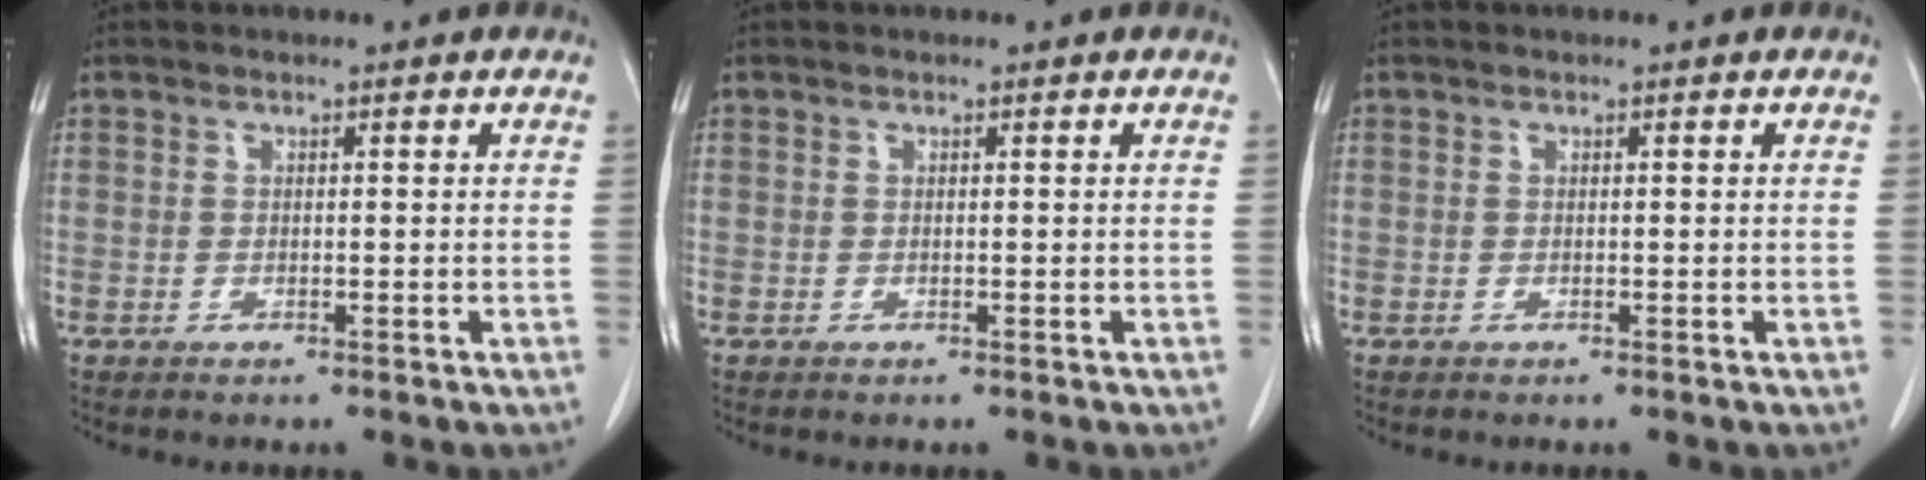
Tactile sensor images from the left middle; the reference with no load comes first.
{"total": 0.0}
{"total": 0.0}